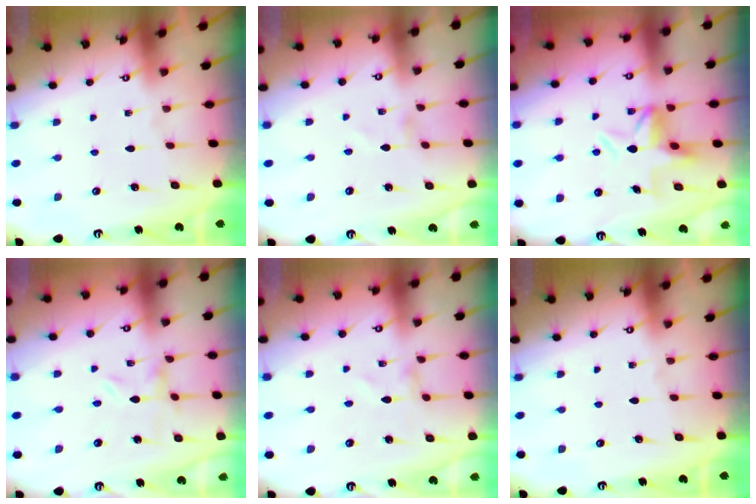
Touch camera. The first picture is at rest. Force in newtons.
{"total": 0.0}
{"total": 6.3, "press": 6.3, "slide": 0.3}
{"total": 0.0}
{"total": 0.8, "press": 0.8, "slide": 0.1}
{"total": 0.0}